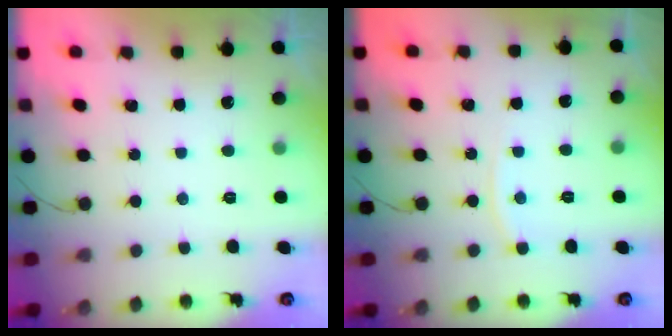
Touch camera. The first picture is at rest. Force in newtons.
{"total": 3.5, "press": 3.5, "slide": 0.5}